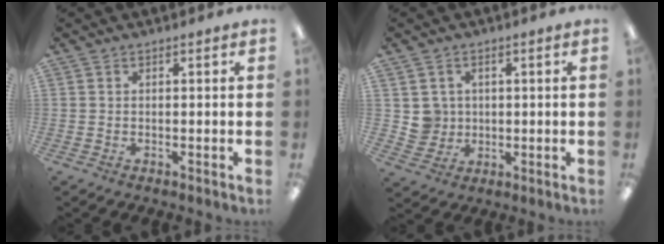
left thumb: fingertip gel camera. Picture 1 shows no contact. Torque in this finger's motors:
{"motor_torque": [-0.08, 0.10, 0.23, -0.25, 0.00]}